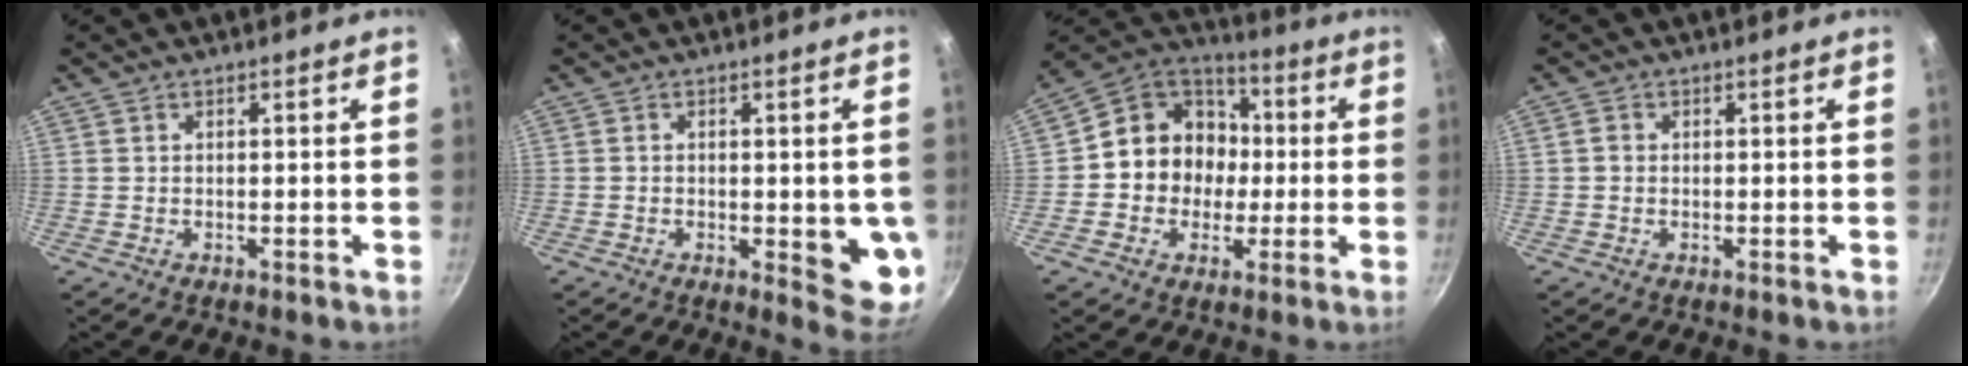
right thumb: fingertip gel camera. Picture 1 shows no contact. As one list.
[{"total": 8.2, "force": [-1.1, 3.1, 7.5], "torque": [-0.068, -0.013, -0.011]}, {"total": 14.6, "force": [-0.3, 13.0, 6.7], "torque": [-0.067, 0.031, -0.020]}, {"total": 1.2, "force": [0.0, 1.1, 0.5], "torque": [-0.010, 0.005, -0.002]}]